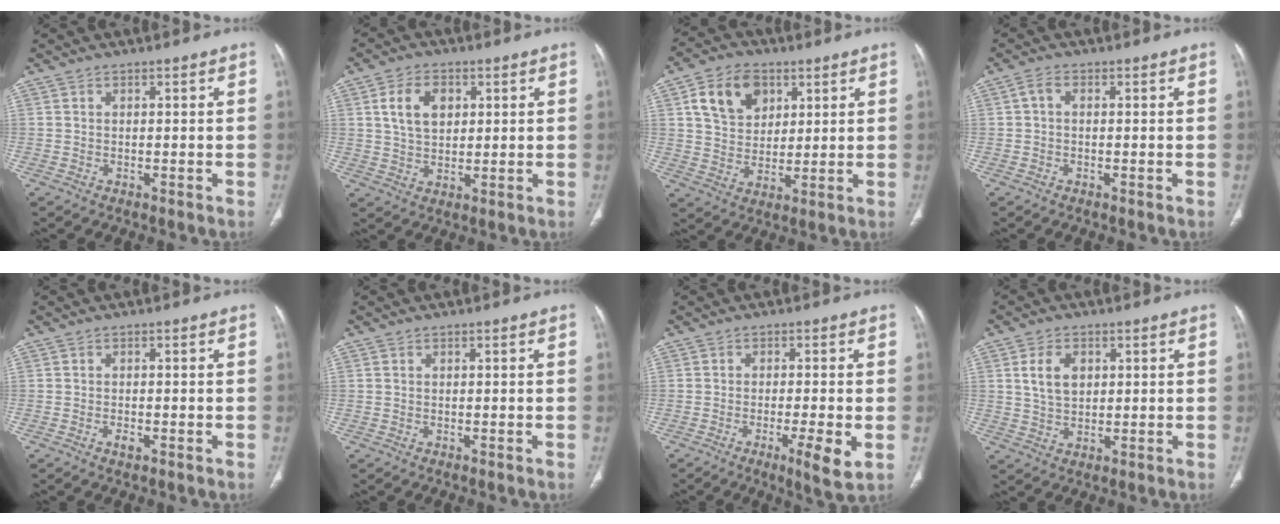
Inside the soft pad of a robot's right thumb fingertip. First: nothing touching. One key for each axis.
{"total": 7.8, "fx": 2.3, "fy": 5.2, "fz": 5.3, "tx": -0.076, "ty": -0.007, "tz": 0.043}
{"total": 11.5, "fx": 4.6, "fy": 8.4, "fz": 6.3, "tx": -0.079, "ty": -0.010, "tz": 0.085}
{"total": 1.9, "fx": 0.1, "fy": 1.2, "fz": 1.4, "tx": -0.023, "ty": 0.006, "tz": -0.003}
{"total": 1.5, "fx": -0.7, "fy": 0.7, "fz": 1.2, "tx": -0.023, "ty": 0.001, "tz": -0.013}
{"total": 0.0}
{"total": 6.6, "fx": -2.1, "fy": 0.9, "fz": 6.2, "tx": -0.104, "ty": -0.014, "tz": -0.036}
{"total": 6.1, "fx": 1.7, "fy": 4.1, "fz": 4.2, "tx": -0.062, "ty": -0.007, "tz": 0.034}